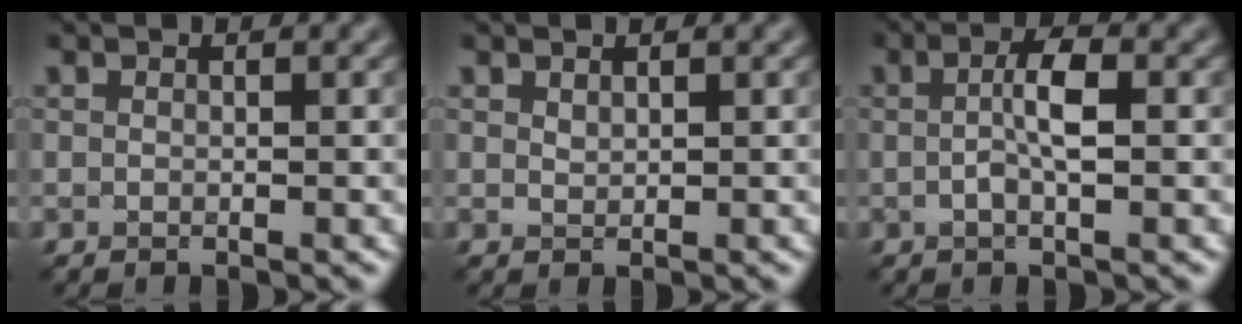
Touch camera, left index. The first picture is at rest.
{"total": 0.5, "force": [0.5, 0.1, 0.1], "torque": [-0.003, -0.001, 0.013]}
{"total": 2.9, "force": [-0.1, 0.7, 2.8], "torque": [-0.053, 0.005, -0.005]}